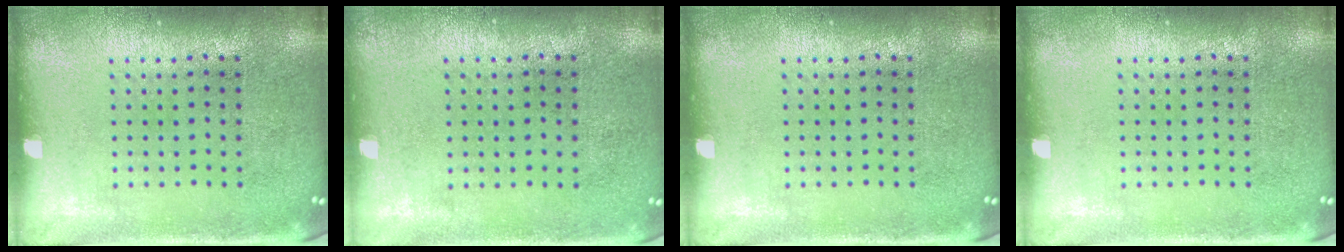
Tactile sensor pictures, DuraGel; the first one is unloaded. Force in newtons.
{"total": 0.0}
{"total": 0.0}
{"total": 0.0}